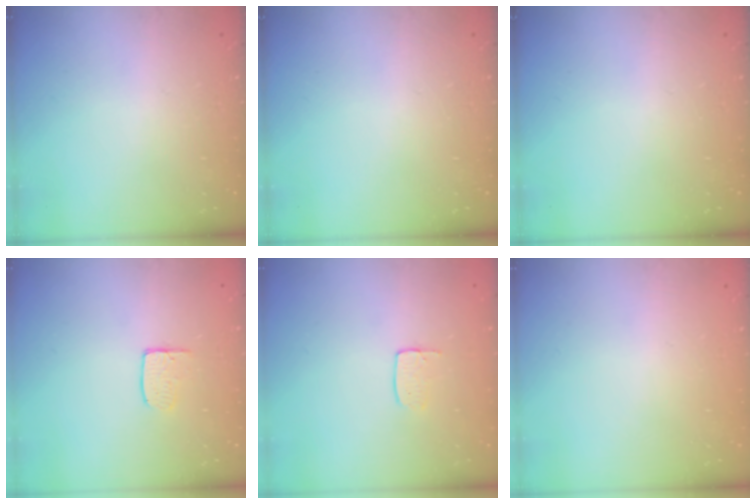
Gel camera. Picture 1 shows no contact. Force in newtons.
{"total": 0.0}
{"total": 0.0}
{"total": 4.7, "press": 4.7, "slide": 0.4}
{"total": 3.5, "press": 3.5, "slide": 0.2}
{"total": 0.0}